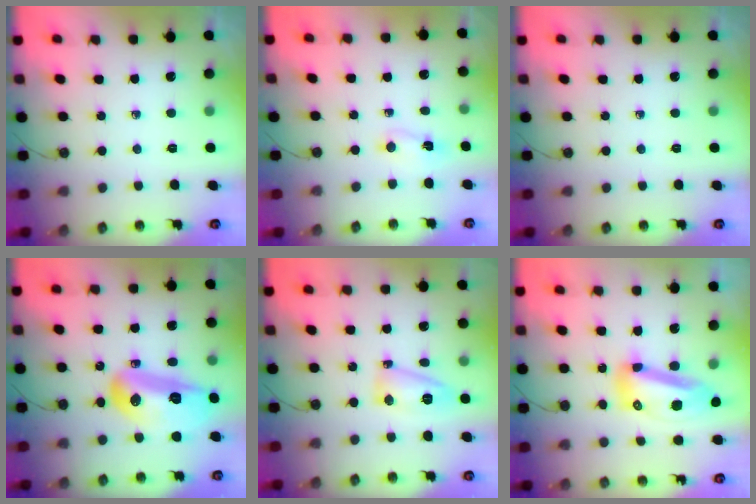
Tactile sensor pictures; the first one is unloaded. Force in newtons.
{"total": 11.2, "press": 2.3, "slide": 11.0}
{"total": 0.0}
{"total": 17.7, "press": 17.0, "slide": 4.6}
{"total": 7.5, "press": 7.4, "slide": 1.2}
{"total": 13.1, "press": 13.0, "slide": 1.5}